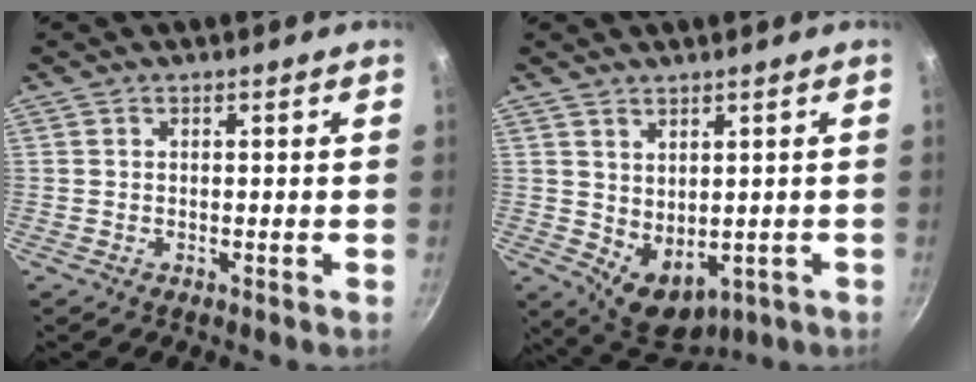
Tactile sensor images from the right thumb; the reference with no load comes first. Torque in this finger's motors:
{"motor_torque": [-0.58, 0.46, -0.16, -0.10, 0.14]}